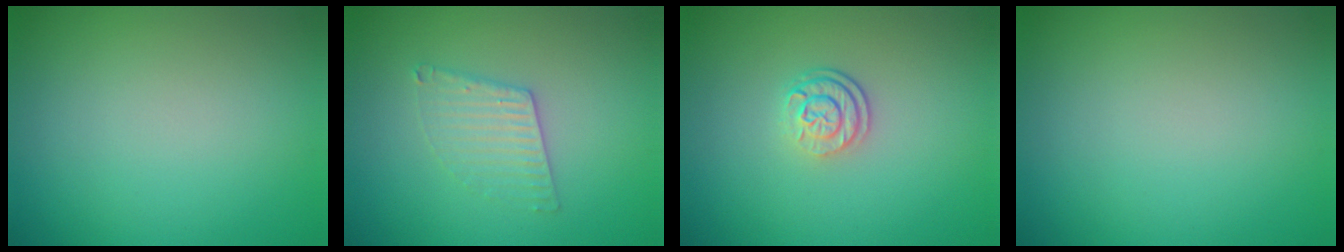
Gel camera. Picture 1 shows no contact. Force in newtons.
{"total": 2.5, "press": 2.5, "slide": 0.2}
{"total": 2.5, "press": 1.9, "slide": 1.7}
{"total": 0.0}